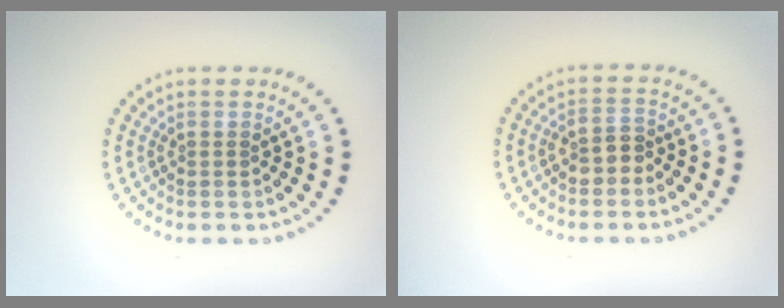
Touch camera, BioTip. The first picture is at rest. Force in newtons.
{"total": 2.1, "press": 2.0, "slide": 0.8}